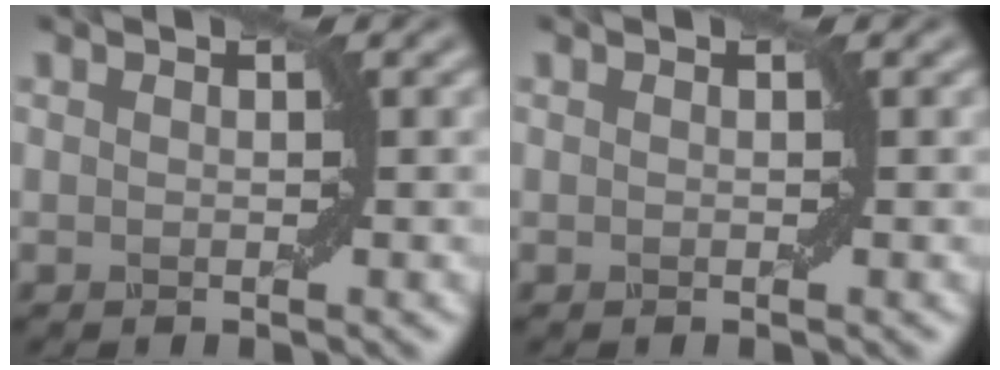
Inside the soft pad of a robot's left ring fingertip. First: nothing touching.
{"total": 0.0}